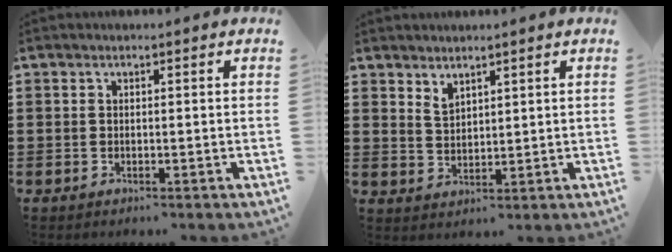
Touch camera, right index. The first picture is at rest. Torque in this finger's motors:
{"motor_torque": [-0.30, 0.68, 0.00, 0.00]}